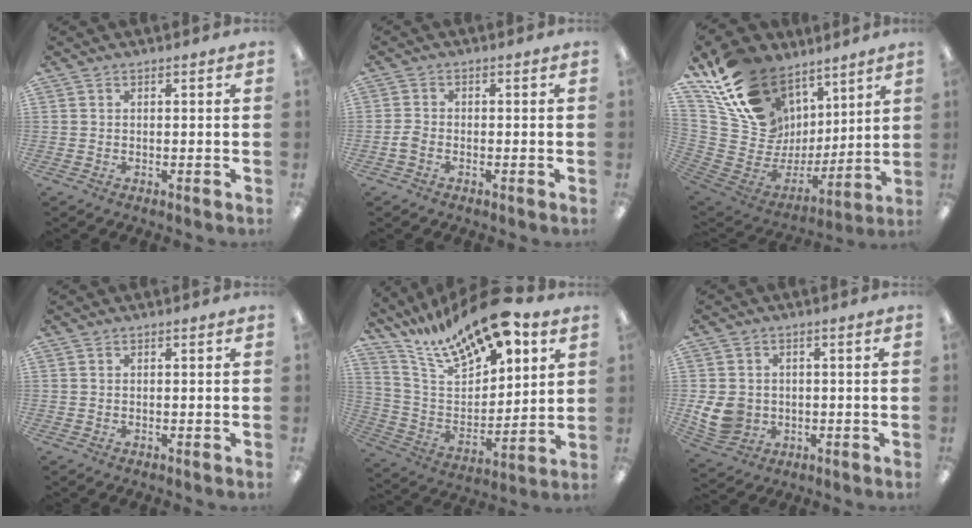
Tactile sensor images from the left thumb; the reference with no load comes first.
{"total": 2.2, "force": [-1.0, 1.4, 1.3], "torque": [-0.024, 0.004, -0.018]}
{"total": 21.3, "force": [12.9, 14.7, 8.4], "torque": [-0.168, -0.073, 0.268]}
{"total": 0.0}
{"total": 19.1, "force": [15.2, 6.1, 9.7], "torque": [-0.188, -0.103, 0.269]}
{"total": 8.2, "force": [-0.8, 7.1, 4.0], "torque": [-0.093, 0.008, -0.013]}